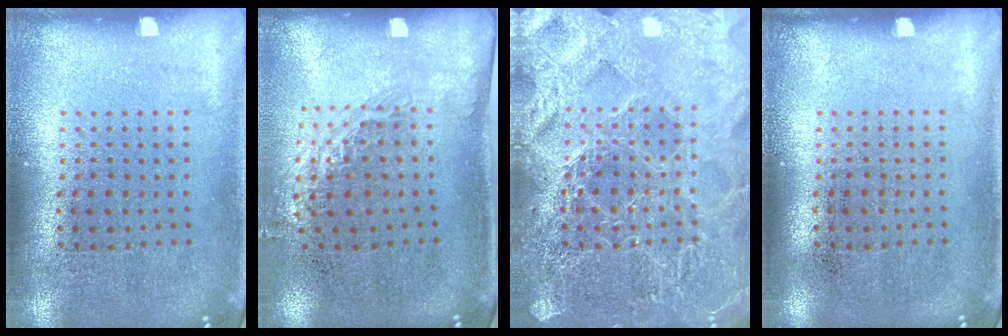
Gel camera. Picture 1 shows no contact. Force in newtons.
{"total": 1.2, "press": 1.0, "slide": 0.8}
{"total": 6.3, "press": 6.2, "slide": 0.9}
{"total": 0.0}